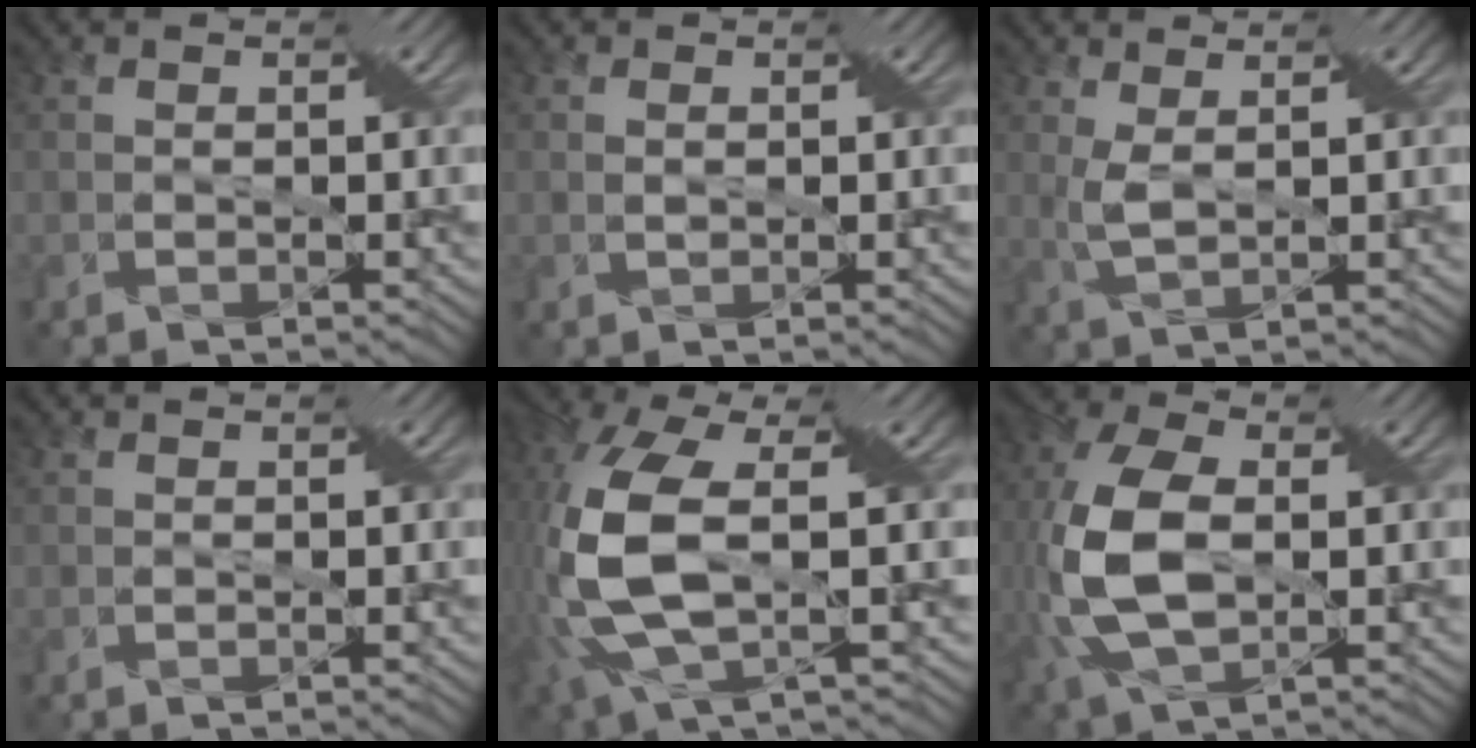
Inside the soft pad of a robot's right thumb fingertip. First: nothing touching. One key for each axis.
{"total": 1.0, "fx": 0.1, "fy": 0.4, "fz": 0.9, "tx": -0.020, "ty": -0.001, "tz": 0.008}
{"total": 2.9, "fx": 1.1, "fy": 0.8, "fz": 2.6, "tx": -0.066, "ty": 0.001, "tz": 0.026}
{"total": 0.0}
{"total": 12.4, "fx": 0.0, "fy": 5.4, "fz": 11.2, "tx": -0.295, "ty": -0.003, "tz": 0.003}
{"total": 12.7, "fx": -0.7, "fy": 7.3, "fz": 10.3, "tx": -0.262, "ty": -0.012, "tz": -0.001}